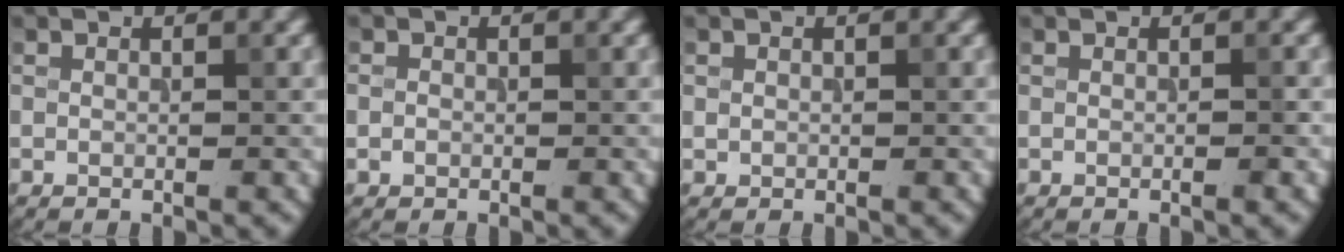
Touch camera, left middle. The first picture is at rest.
{"total": 0.8, "force": [-0.2, 0.8, 0.2], "torque": [-0.001, -0.003, -0.007]}
{"total": 0.5, "force": [0.1, 0.5, 0.1], "torque": [0.004, -0.002, 0.001]}
{"total": 0.7, "force": [-0.2, 0.0, 0.7], "torque": [-0.011, 0.002, -0.004]}